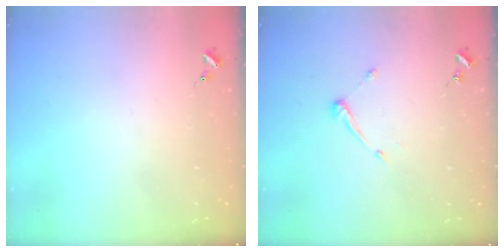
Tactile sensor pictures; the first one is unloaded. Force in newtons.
{"total": 6.6, "press": 6.6, "slide": 0.5}